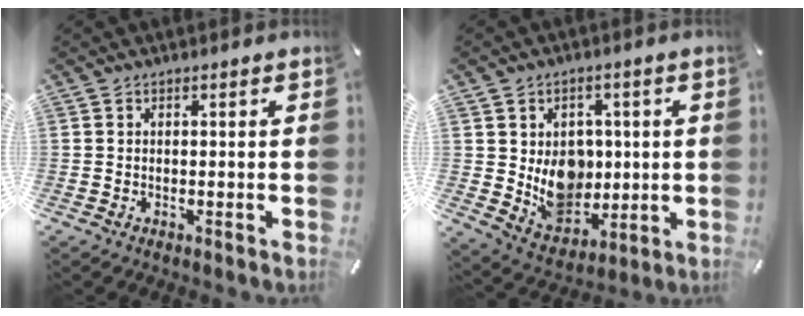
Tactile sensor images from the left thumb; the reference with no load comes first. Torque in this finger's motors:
{"motor_torque": [1.51, 1.41, 1.08, -0.08, 0.06]}